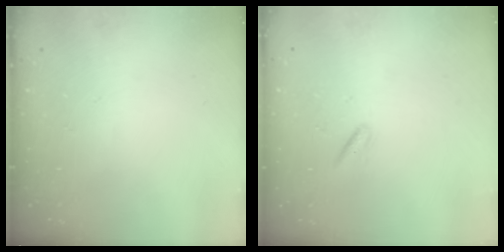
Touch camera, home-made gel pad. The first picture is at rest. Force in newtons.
{"total": 2.1, "press": 2.0, "slide": 0.8}